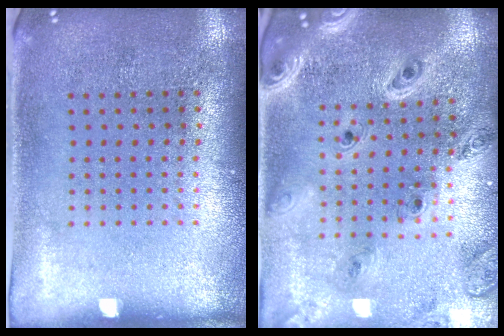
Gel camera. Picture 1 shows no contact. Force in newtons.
{"total": 2.0, "press": 1.9, "slide": 0.6}